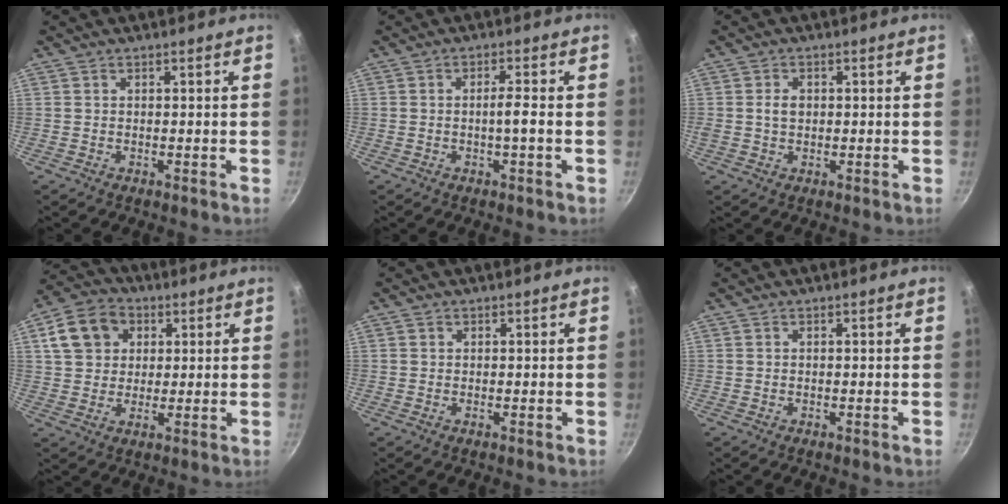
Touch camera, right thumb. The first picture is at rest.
{"total": 2.7, "force": [-0.7, -0.2, 2.6], "torque": [-0.050, 0.009, -0.013]}
{"total": 2.8, "force": [0.2, 2.1, 1.9], "torque": [-0.024, 0.004, 0.003]}
{"total": 10.9, "force": [3.7, 8.6, 5.5], "torque": [-0.080, 0.012, 0.051]}
{"total": 0.0}
{"total": 0.0}